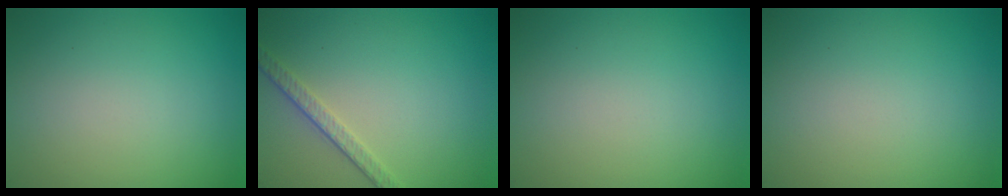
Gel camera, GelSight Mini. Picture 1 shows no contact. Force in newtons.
{"total": 2.5, "press": 2.1, "slide": 1.4}
{"total": 0.0}
{"total": 0.0}